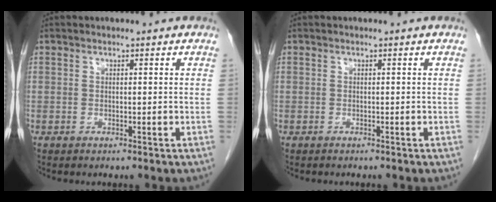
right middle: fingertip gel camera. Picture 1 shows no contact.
{"total": 0.0}